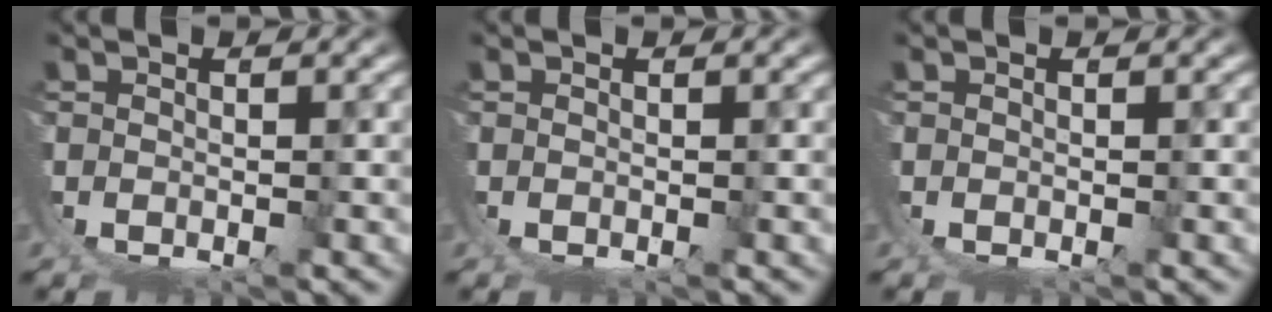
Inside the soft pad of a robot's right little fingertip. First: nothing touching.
{"total": 0.0}
{"total": 0.0}